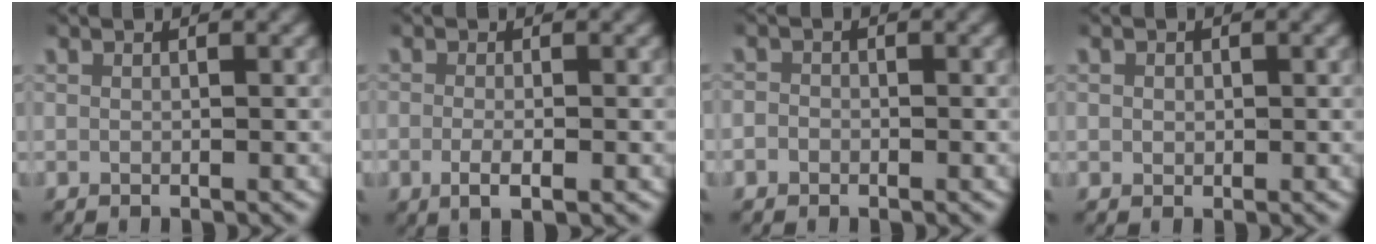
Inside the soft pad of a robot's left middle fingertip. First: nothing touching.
{"total": 2.4, "force": [-1.1, 0.8, 2.0], "torque": [-0.043, -0.006, -0.016]}
{"total": 1.5, "force": [-0.7, 1.3, 0.1], "torque": [-0.003, -0.005, -0.016]}
{"total": 1.1, "force": [0.2, 1.0, 0.3], "torque": [-0.010, -0.004, 0.004]}